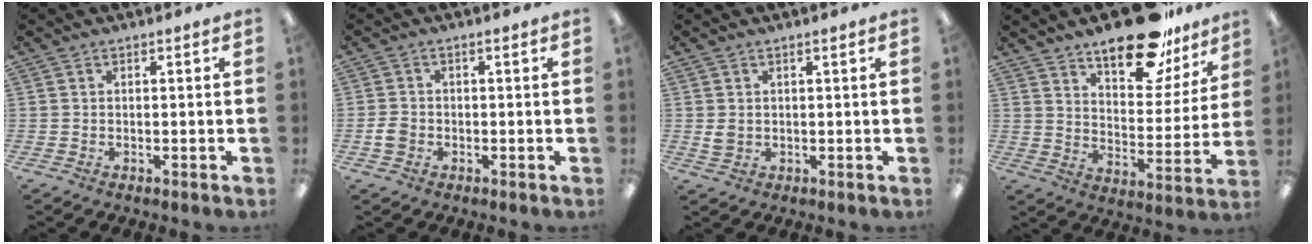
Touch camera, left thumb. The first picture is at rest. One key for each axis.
{"total": 2.9, "fx": -0.8, "fy": 2.3, "fz": 1.6, "tx": -0.027, "ty": 0.006, "tz": -0.014}
{"total": 2.4, "fx": 0.8, "fy": 1.8, "fz": 1.4, "tx": -0.022, "ty": 0.001, "tz": 0.011}
{"total": 18.5, "fx": 14.2, "fy": 7.1, "fz": 9.5, "tx": -0.133, "ty": -0.087, "tz": 0.240}